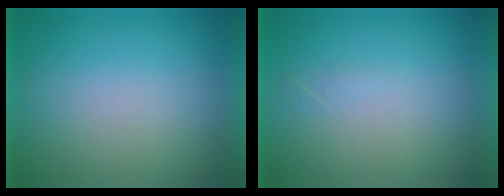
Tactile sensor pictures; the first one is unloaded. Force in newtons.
{"total": 1.0}